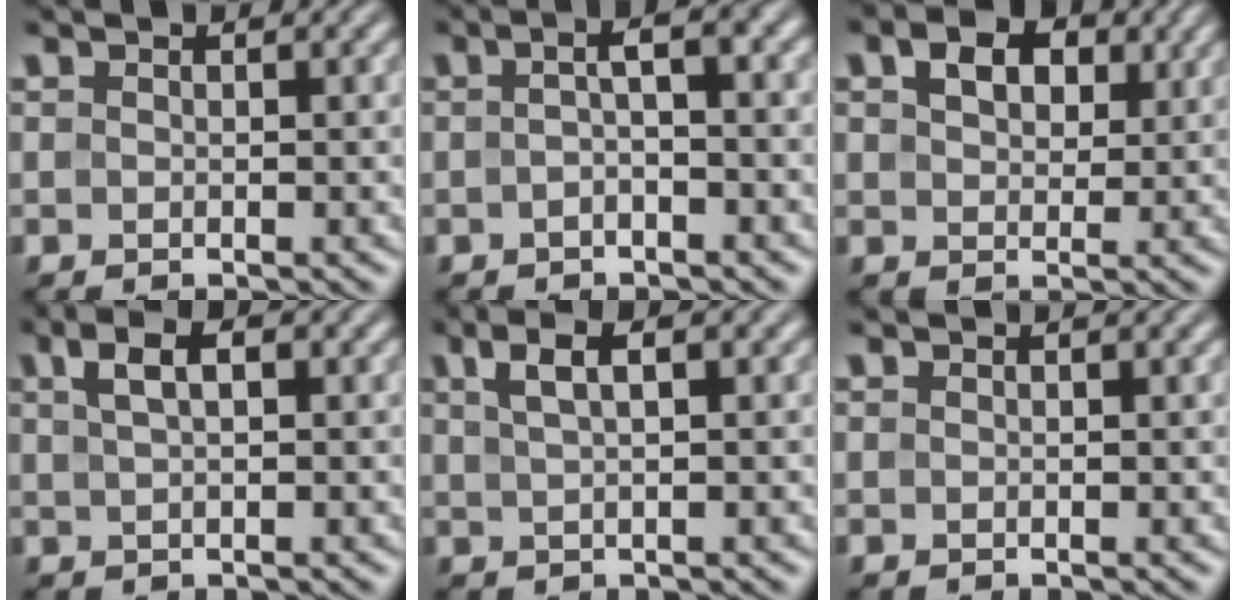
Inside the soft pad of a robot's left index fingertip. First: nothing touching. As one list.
[{"total": 3.1, "force": [0.0, 0.7, 3.0], "torque": [-0.049, 0.009, -0.004]}, {"total": 4.4, "force": [2.0, 2.9, 2.7], "torque": [-0.054, 0.004, 0.029]}, {"total": 3.4, "force": [1.5, 1.3, 2.7], "torque": [-0.046, 0.009, 0.019]}, {"total": 4.0, "force": [1.9, 1.4, 3.2], "torque": [-0.052, 0.011, 0.026]}, {"total": 0.0}]